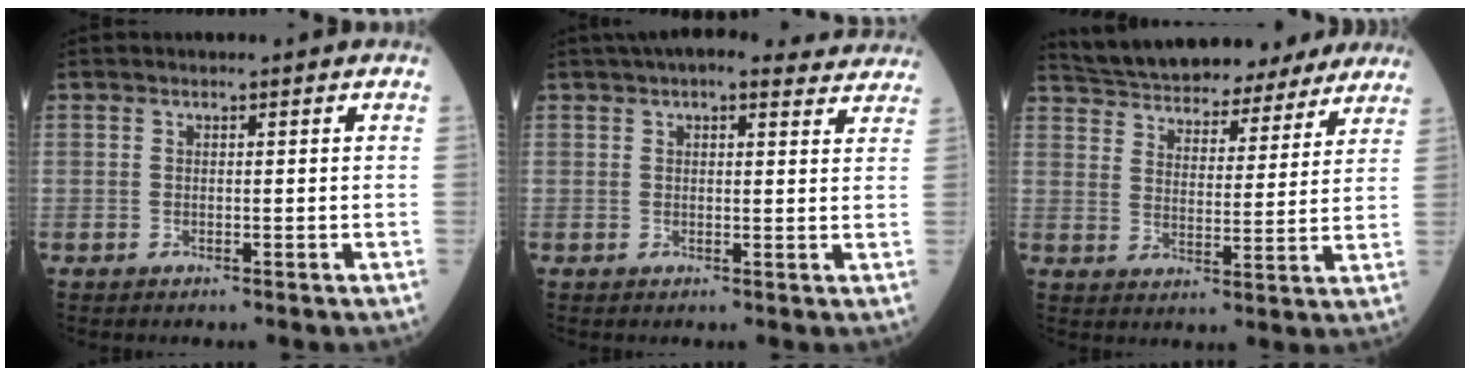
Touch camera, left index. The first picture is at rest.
{"total": 11.5, "force": [10.1, 3.1, 4.6], "torque": [-0.047, 0.036, 0.111]}
{"total": 23.5, "force": [21.5, 6.2, 7.3], "torque": [-0.124, 0.012, 0.288]}